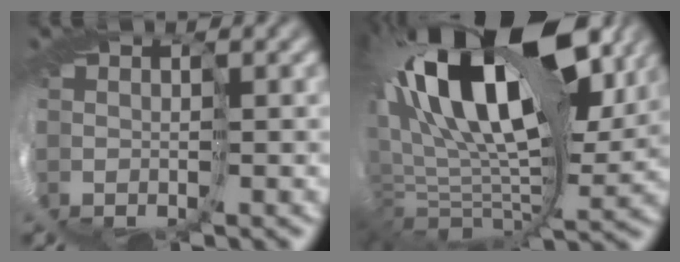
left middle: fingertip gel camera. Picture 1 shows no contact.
{"total": 15.8, "force": [7.0, 7.2, 12.2], "torque": [-0.226, 0.036, 0.110]}